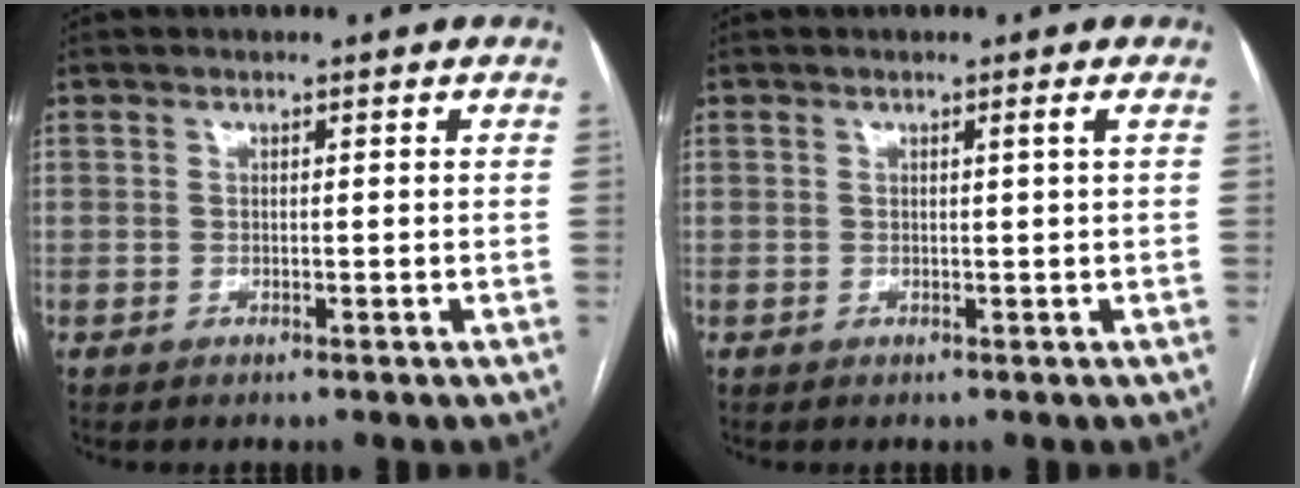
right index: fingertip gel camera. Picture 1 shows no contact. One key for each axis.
{"total": 0.8, "fx": 0.2, "fy": -0.4, "fz": 0.7, "tx": -0.014, "ty": -0.003, "tz": 0.007}